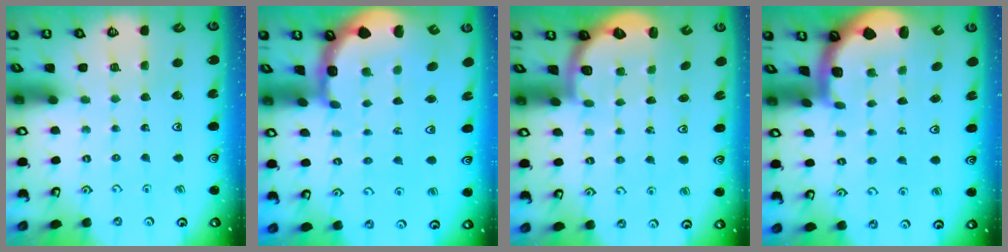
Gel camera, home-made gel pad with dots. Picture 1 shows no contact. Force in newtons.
{"total": 4.6, "press": 4.5, "slide": 1.1}
{"total": 2.5, "press": 2.1, "slide": 1.3}
{"total": 1.7, "press": 1.6, "slide": 0.3}